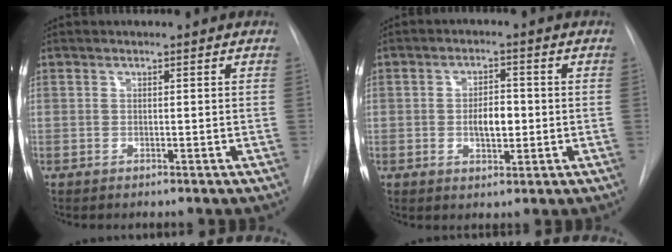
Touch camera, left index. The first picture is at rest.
{"total": 4.5, "force": [-1.2, 2.0, 3.8], "torque": [-0.060, -0.003, -0.015]}